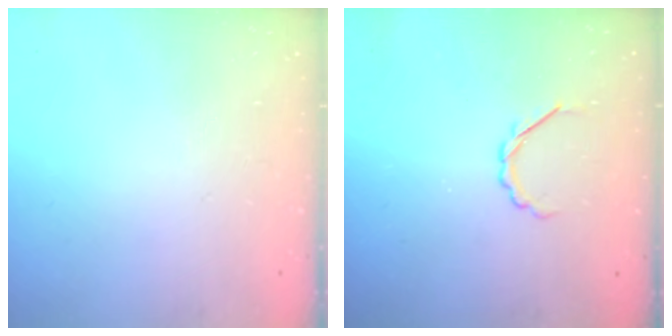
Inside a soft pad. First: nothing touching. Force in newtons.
{"total": 2.5, "press": 2.4, "slide": 0.8}